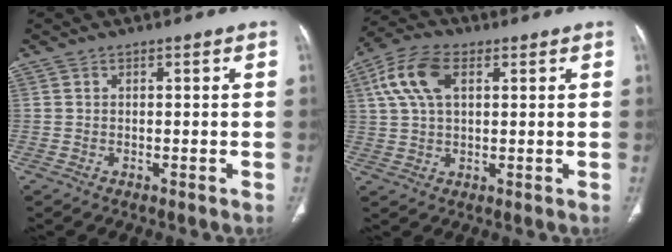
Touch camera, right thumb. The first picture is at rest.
{"total": 9.8, "force": [3.3, 5.4, 7.5], "torque": [-0.158, 0.016, 0.063]}